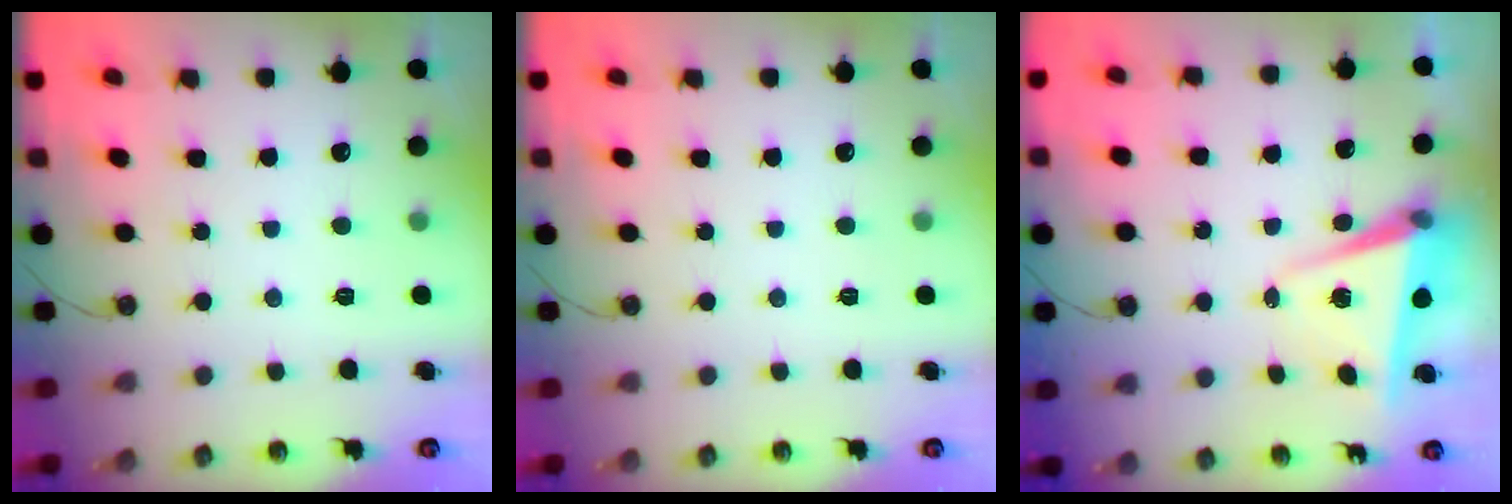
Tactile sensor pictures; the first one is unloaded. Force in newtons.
{"total": 2.0, "press": 0.4, "slide": 2.0}
{"total": 5.0, "press": 4.7, "slide": 1.8}